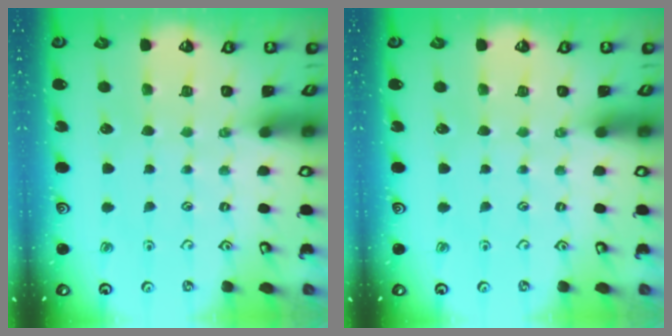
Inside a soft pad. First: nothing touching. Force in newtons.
{"total": 0.0}